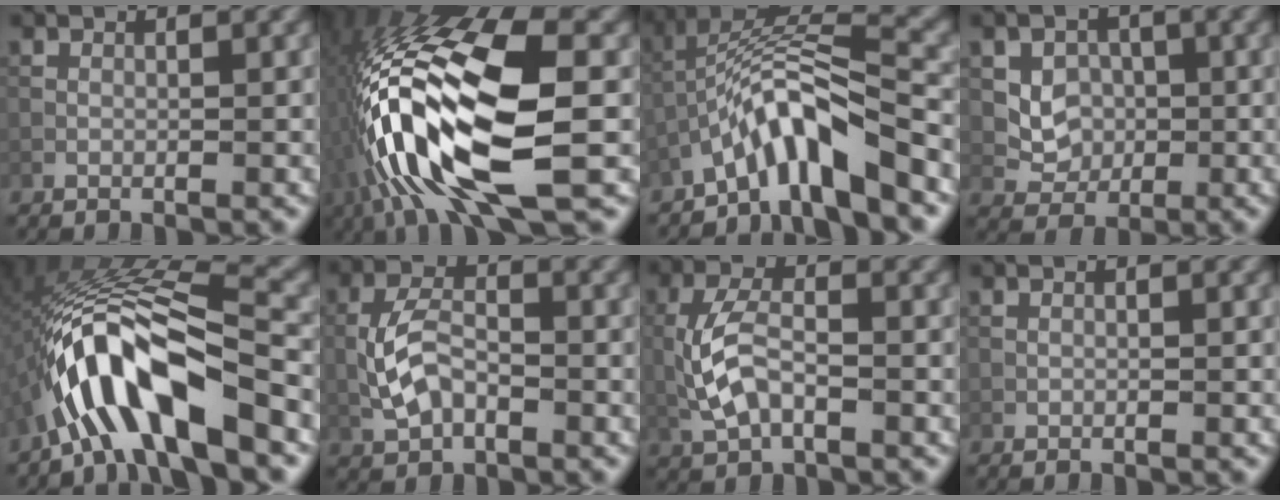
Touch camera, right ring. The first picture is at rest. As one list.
[{"total": 15.6, "force": [-3.7, 5.4, 14.2], "torque": [-0.301, 0.004, -0.061]}, {"total": 7.1, "force": [-4.5, 1.5, 5.2], "torque": [-0.093, 0.016, -0.083]}, {"total": 3.5, "force": [0.7, 3.1, 1.5], "torque": [-0.022, -0.003, 0.021]}, {"total": 11.1, "force": [-5.0, 3.0, 9.5], "torque": [-0.176, 0.021, -0.086]}, {"total": 3.6, "force": [-1.0, 2.1, 2.8], "torque": [-0.062, 0.006, -0.021]}, {"total": 4.3, "force": [-1.1, 2.2, 3.6], "torque": [-0.085, 0.005, -0.023]}, {"total": 0.0}]